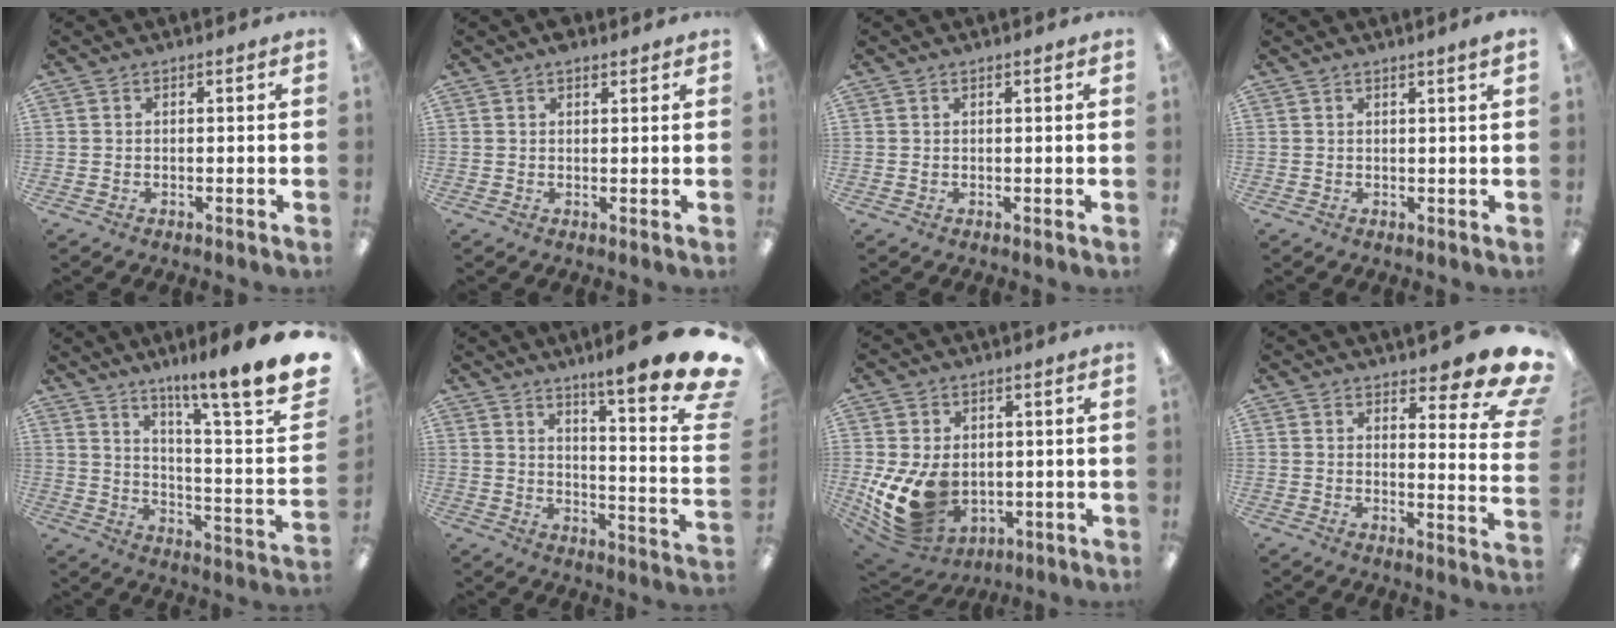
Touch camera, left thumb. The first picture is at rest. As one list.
[{"total": 2.1, "force": [1.5, 0.8, 1.1], "torque": [-0.016, -0.002, 0.026]}, {"total": 0.8, "force": [0.3, 0.3, 0.7], "torque": [-0.015, 0.001, 0.004]}, {"total": 1.5, "force": [1.1, -0.2, 1.0], "torque": [-0.018, -0.002, 0.019]}, {"total": 13.4, "force": [10.0, -0.3, 8.8], "torque": [-0.140, -0.097, 0.153]}, {"total": 14.4, "force": [10.2, 1.0, 10.1], "torque": [-0.153, -0.093, 0.160]}, {"total": 13.2, "force": [-2.1, 9.7, 8.7], "torque": [-0.178, -0.002, -0.029]}, {"total": 9.8, "force": [7.5, 3.0, 5.6], "torque": [-0.054, -0.062, 0.126]}]